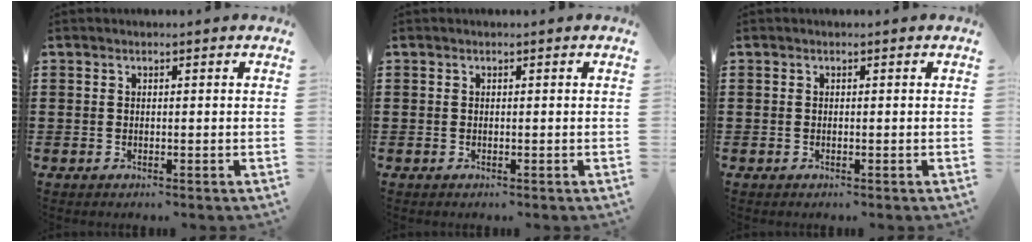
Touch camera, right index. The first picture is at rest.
{"total": 0.0}
{"total": 0.0}